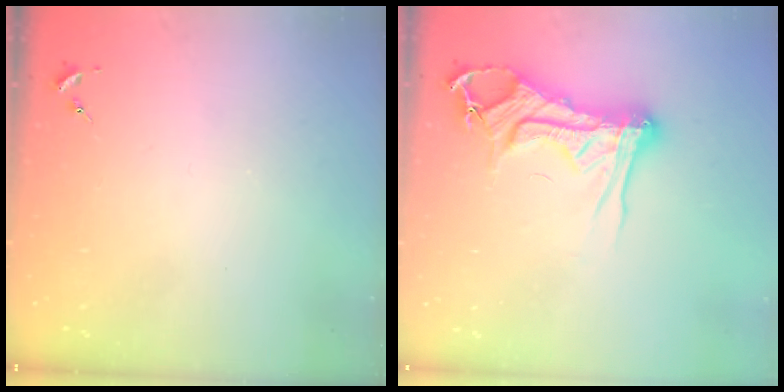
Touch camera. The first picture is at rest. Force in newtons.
{"total": 17.4, "press": 17.4, "slide": 1.2}